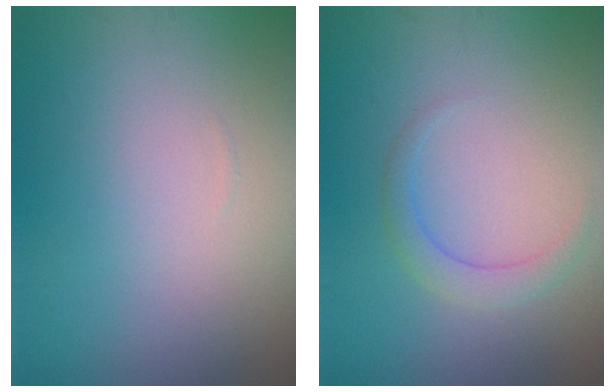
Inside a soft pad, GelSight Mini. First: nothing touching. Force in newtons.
{"total": 1.8, "press": 1.8, "slide": 0.1}